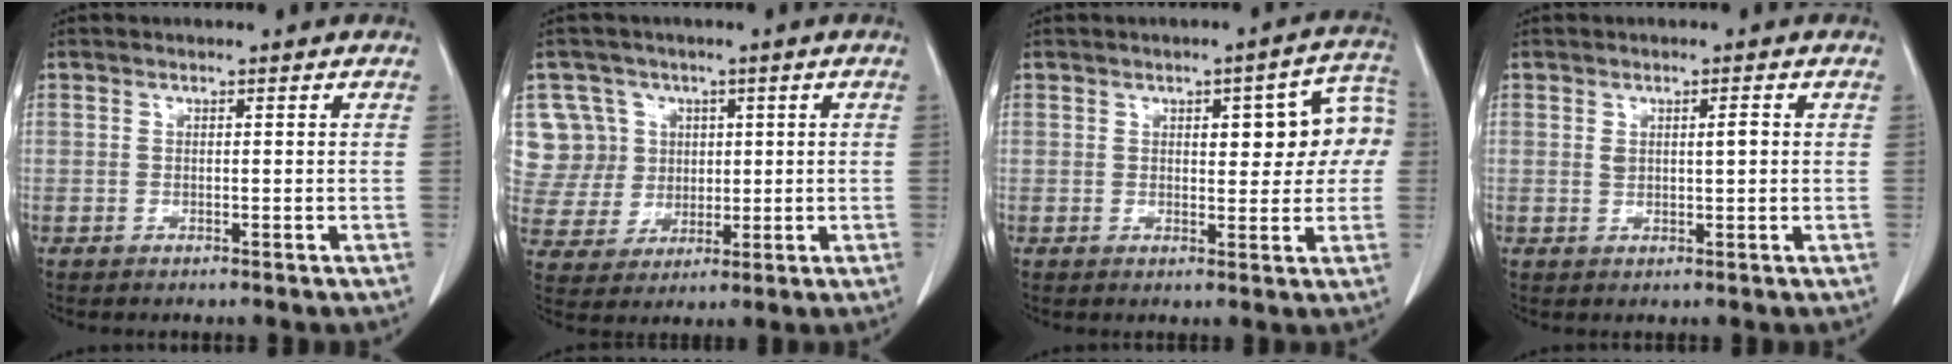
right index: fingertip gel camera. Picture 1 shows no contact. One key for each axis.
{"total": 10.6, "fx": 3.3, "fy": 10.0, "fz": 1.2, "tx": -0.043, "ty": 0.042, "tz": 0.081}
{"total": 9.3, "fx": 1.6, "fy": 3.3, "fz": 8.5, "tx": -0.094, "ty": 0.032, "tz": 0.020}
{"total": 2.3, "fx": 0.6, "fy": 0.7, "fz": 2.1, "tx": -0.038, "ty": 0.002, "tz": 0.013}